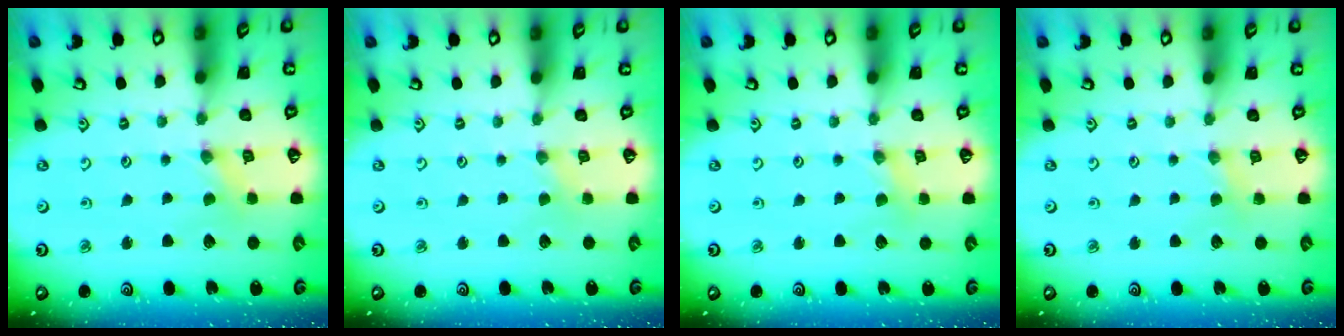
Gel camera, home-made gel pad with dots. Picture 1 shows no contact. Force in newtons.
{"total": 0.0}
{"total": 1.3, "press": 1.2, "slide": 0.3}
{"total": 2.1, "press": 2.1, "slide": 0.4}